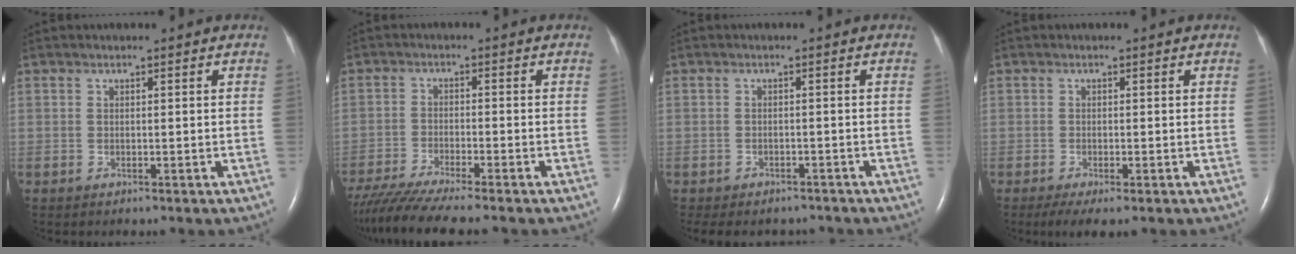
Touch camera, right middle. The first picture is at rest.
{"total": 10.6, "force": [-9.1, -0.4, 5.3], "torque": [-0.085, -0.029, -0.148]}
{"total": 7.2, "force": [-6.1, 3.5, 1.7], "torque": [-0.027, 0.002, -0.072]}
{"total": 3.6, "force": [-2.1, 0.9, 2.8], "torque": [-0.049, -0.012, -0.032]}